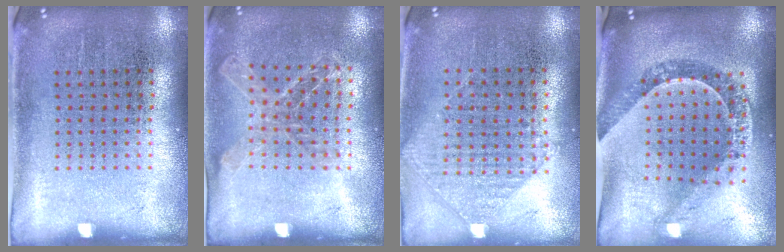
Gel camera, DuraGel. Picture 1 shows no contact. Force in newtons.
{"total": 1.1, "press": 1.1, "slide": 0.0}
{"total": 0.9, "press": 0.8, "slide": 0.3}
{"total": 1.2, "press": 1.1, "slide": 0.3}